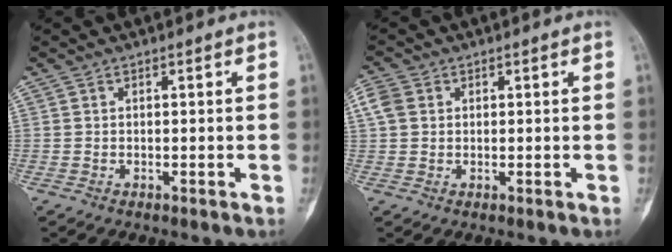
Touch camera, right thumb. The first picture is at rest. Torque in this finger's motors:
{"motor_torque": [-0.23, 0.29, 0.29, 0.11, 0.01]}